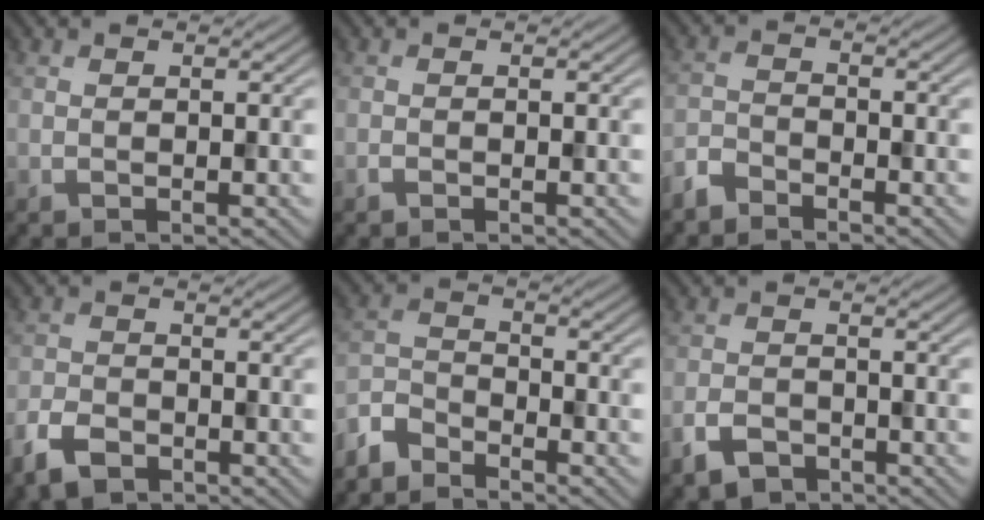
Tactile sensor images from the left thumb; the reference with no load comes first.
{"total": 0.6, "force": [-0.5, 0.2, 0.3], "torque": [-0.006, -0.001, -0.008]}
{"total": 3.2, "force": [-2.9, 1.0, 0.9], "torque": [-0.020, -0.006, -0.072]}
{"total": 4.5, "force": [-3.1, 2.4, 2.3], "torque": [-0.052, -0.007, -0.068]}
{"total": 4.9, "force": [-4.4, 1.5, 1.5], "torque": [-0.038, -0.008, -0.109]}
{"total": 3.6, "force": [-2.5, 2.1, 1.6], "torque": [-0.034, -0.007, -0.055]}